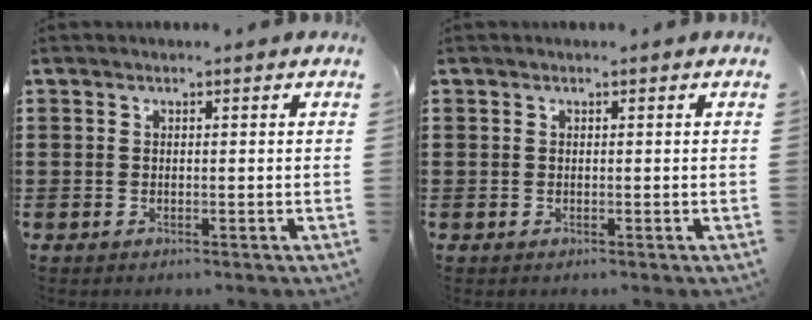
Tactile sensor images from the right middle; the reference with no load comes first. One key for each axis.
{"total": 0.0}